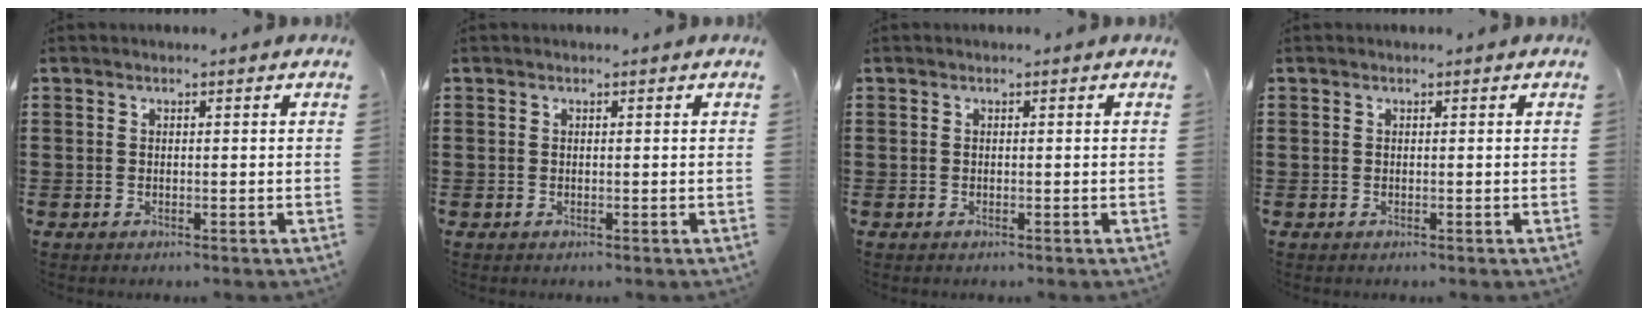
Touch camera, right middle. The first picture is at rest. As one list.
[{"total": 0.0}, {"total": 0.0}, {"total": 0.0}]